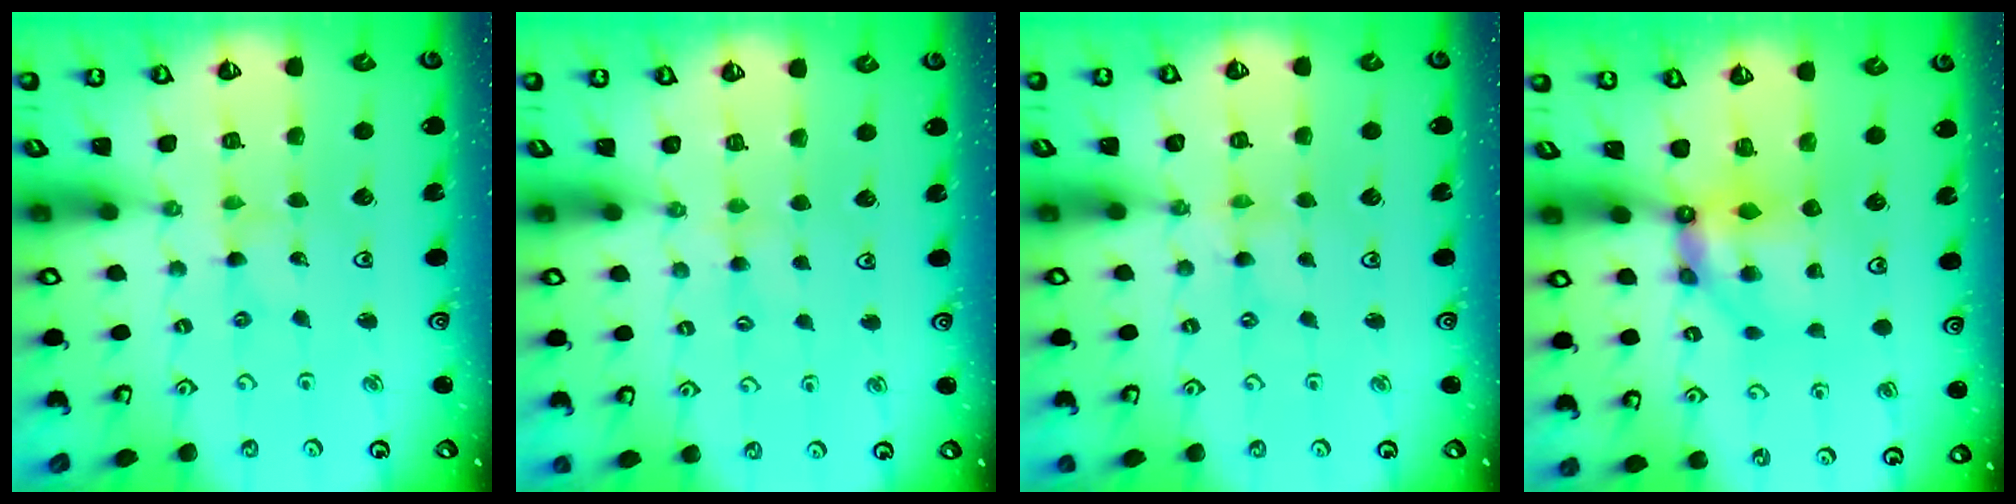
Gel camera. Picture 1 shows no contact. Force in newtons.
{"total": 2.6, "press": 2.6, "slide": 0.4}
{"total": 0.0}
{"total": 6.4, "press": 6.4, "slide": 0.6}